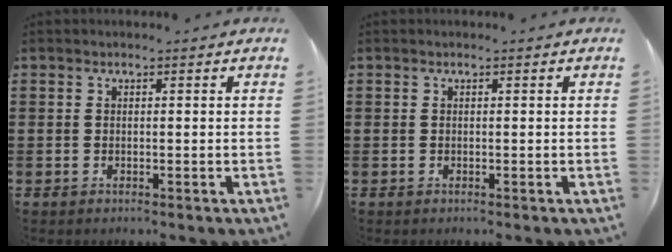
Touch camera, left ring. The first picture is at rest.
{"total": 0.0}